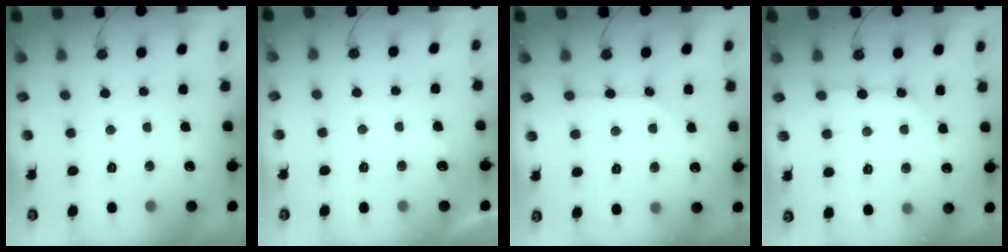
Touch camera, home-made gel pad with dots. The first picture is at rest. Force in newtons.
{"total": 2.5, "press": 2.5, "slide": 0.5}
{"total": 2.7, "press": 2.7, "slide": 0.3}
{"total": 2.9, "press": 2.8, "slide": 0.4}